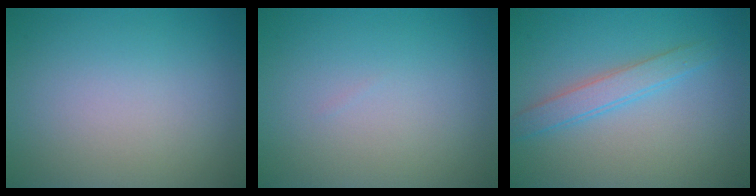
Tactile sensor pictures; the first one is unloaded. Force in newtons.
{"total": 0.0}
{"total": 2.5, "press": 2.5, "slide": 0.2}